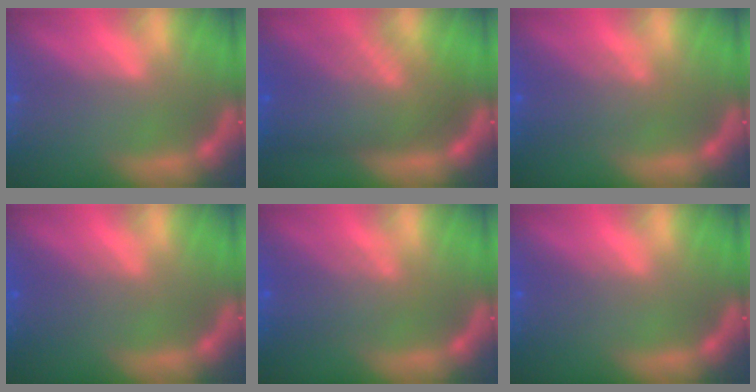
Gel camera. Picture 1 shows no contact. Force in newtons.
{"total": 9.6}
{"total": 4.1}
{"total": 2.5}
{"total": 4.1}
{"total": 2.0}